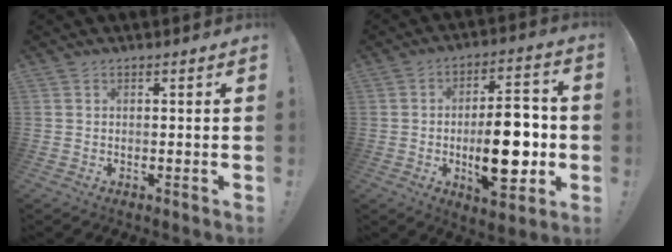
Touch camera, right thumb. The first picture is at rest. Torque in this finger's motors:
{"motor_torque": [2.48, 2.53, 1.34, 0.54, 0.16]}